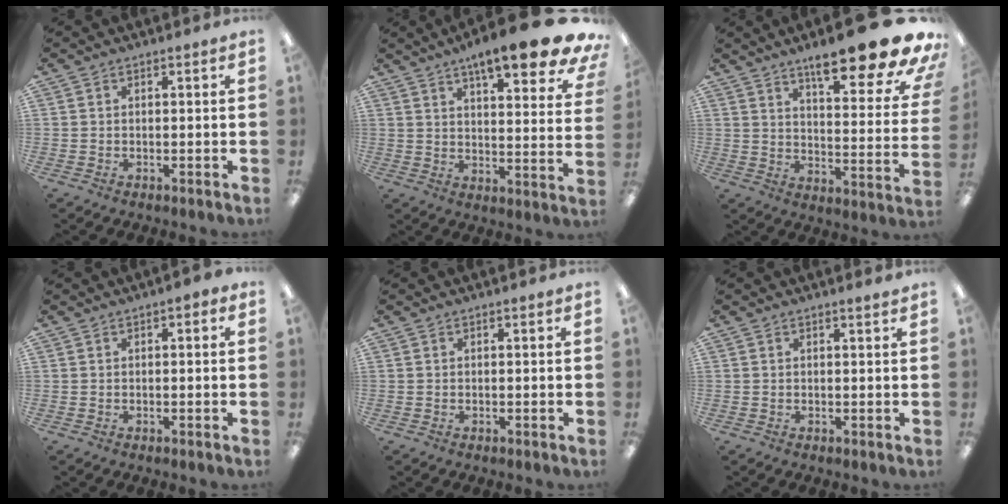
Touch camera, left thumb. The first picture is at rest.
{"total": 14.3, "force": [10.2, 3.4, 9.4], "torque": [-0.132, -0.064, 0.164]}
{"total": 19.7, "force": [14.3, 4.1, 12.9], "torque": [-0.183, -0.106, 0.229]}
{"total": 1.1, "force": [0.0, 0.5, 1.0], "torque": [-0.019, 0.004, 0.000]}
{"total": 0.0}
{"total": 1.0, "force": [0.8, 0.0, 0.5], "torque": [-0.010, 0.000, 0.015]}